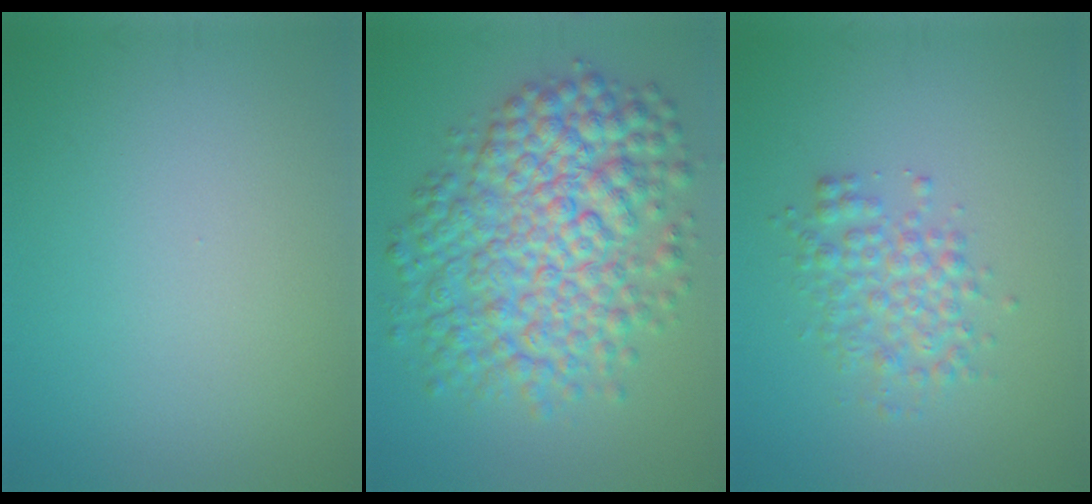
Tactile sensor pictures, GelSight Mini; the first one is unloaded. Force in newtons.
{"total": 9.9, "press": 9.9, "slide": 0.1}
{"total": 3.1, "press": 3.1, "slide": 0.1}